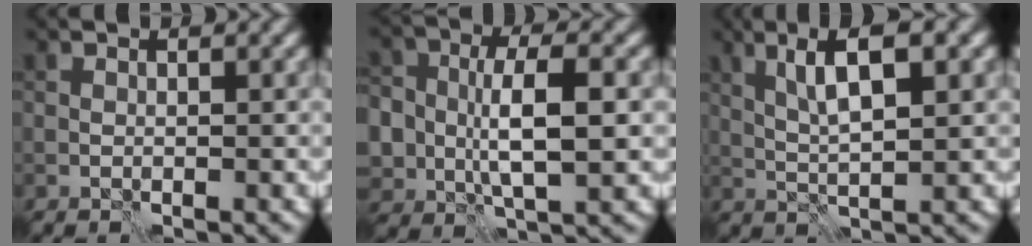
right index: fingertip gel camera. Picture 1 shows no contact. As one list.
[{"total": 6.9, "force": [0.1, 4.4, 5.3], "torque": [-0.103, -0.007, 0.003]}, {"total": 5.3, "force": [2.0, 1.2, 4.8], "torque": [-0.093, 0.006, 0.040]}]